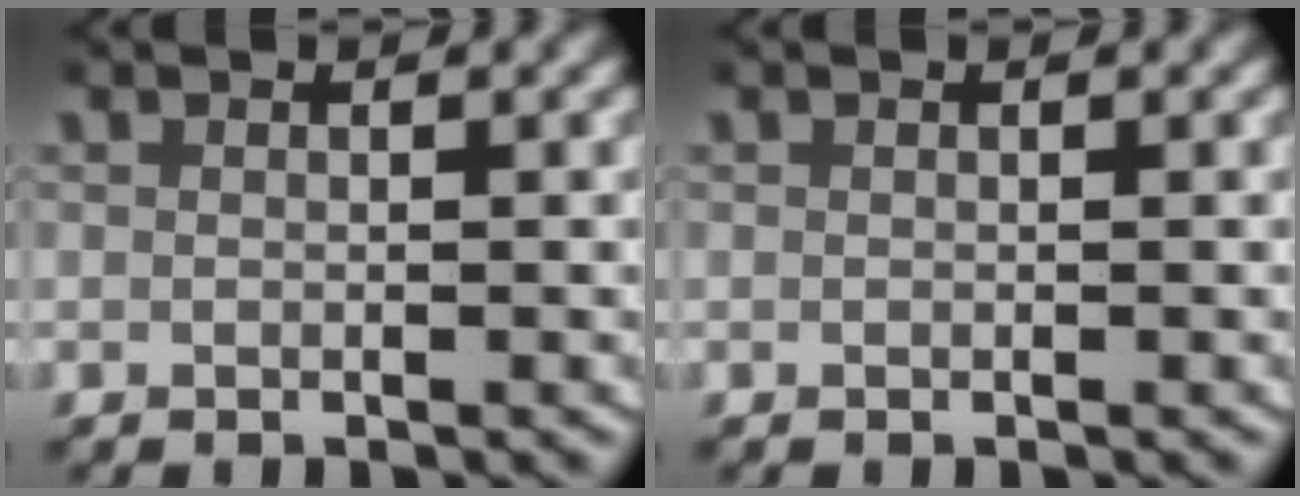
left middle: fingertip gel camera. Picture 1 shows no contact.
{"total": 0.0}